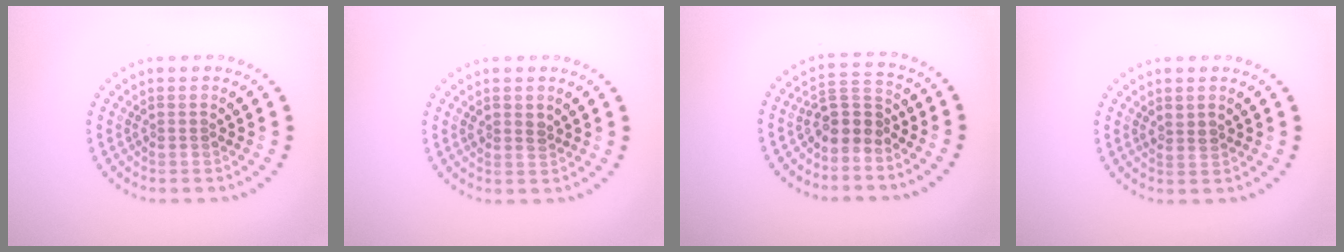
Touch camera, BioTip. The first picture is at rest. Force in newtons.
{"total": 1.1, "press": 1.0, "slide": 0.3}
{"total": 3.1, "press": 2.6, "slide": 1.7}
{"total": 0.9, "press": 0.8, "slide": 0.4}